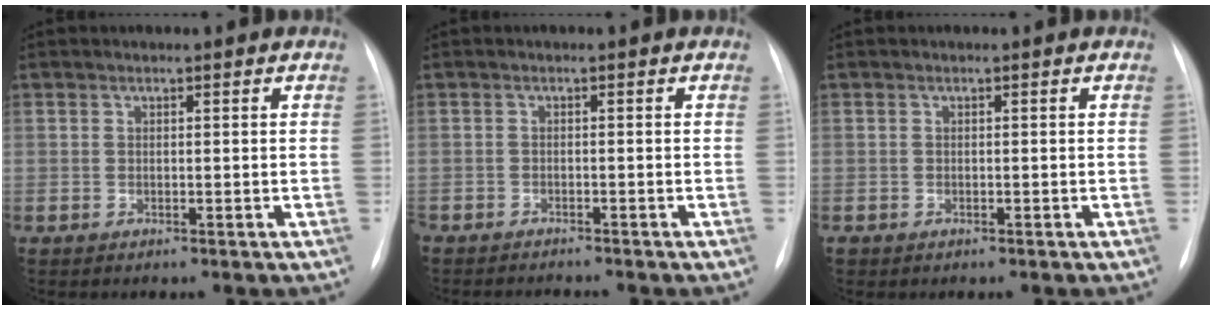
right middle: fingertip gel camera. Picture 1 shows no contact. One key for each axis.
{"total": 3.4, "fx": -3.3, "fy": 0.2, "fz": 0.8, "tx": -0.006, "ty": -0.010, "tz": -0.049}
{"total": 1.1, "fx": -0.8, "fy": 0.5, "fz": 0.5, "tx": -0.006, "ty": -0.001, "tz": -0.010}